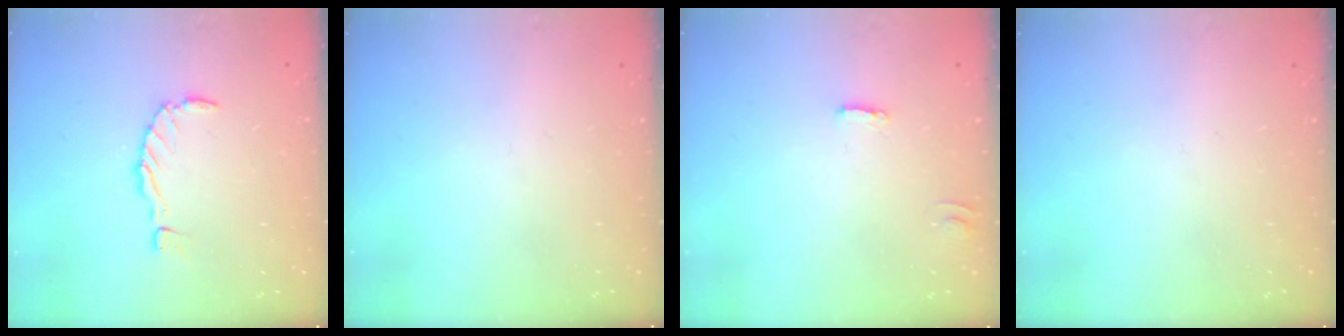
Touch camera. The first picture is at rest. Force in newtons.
{"total": 0.0}
{"total": 2.0, "press": 2.0, "slide": 0.1}
{"total": 0.0}